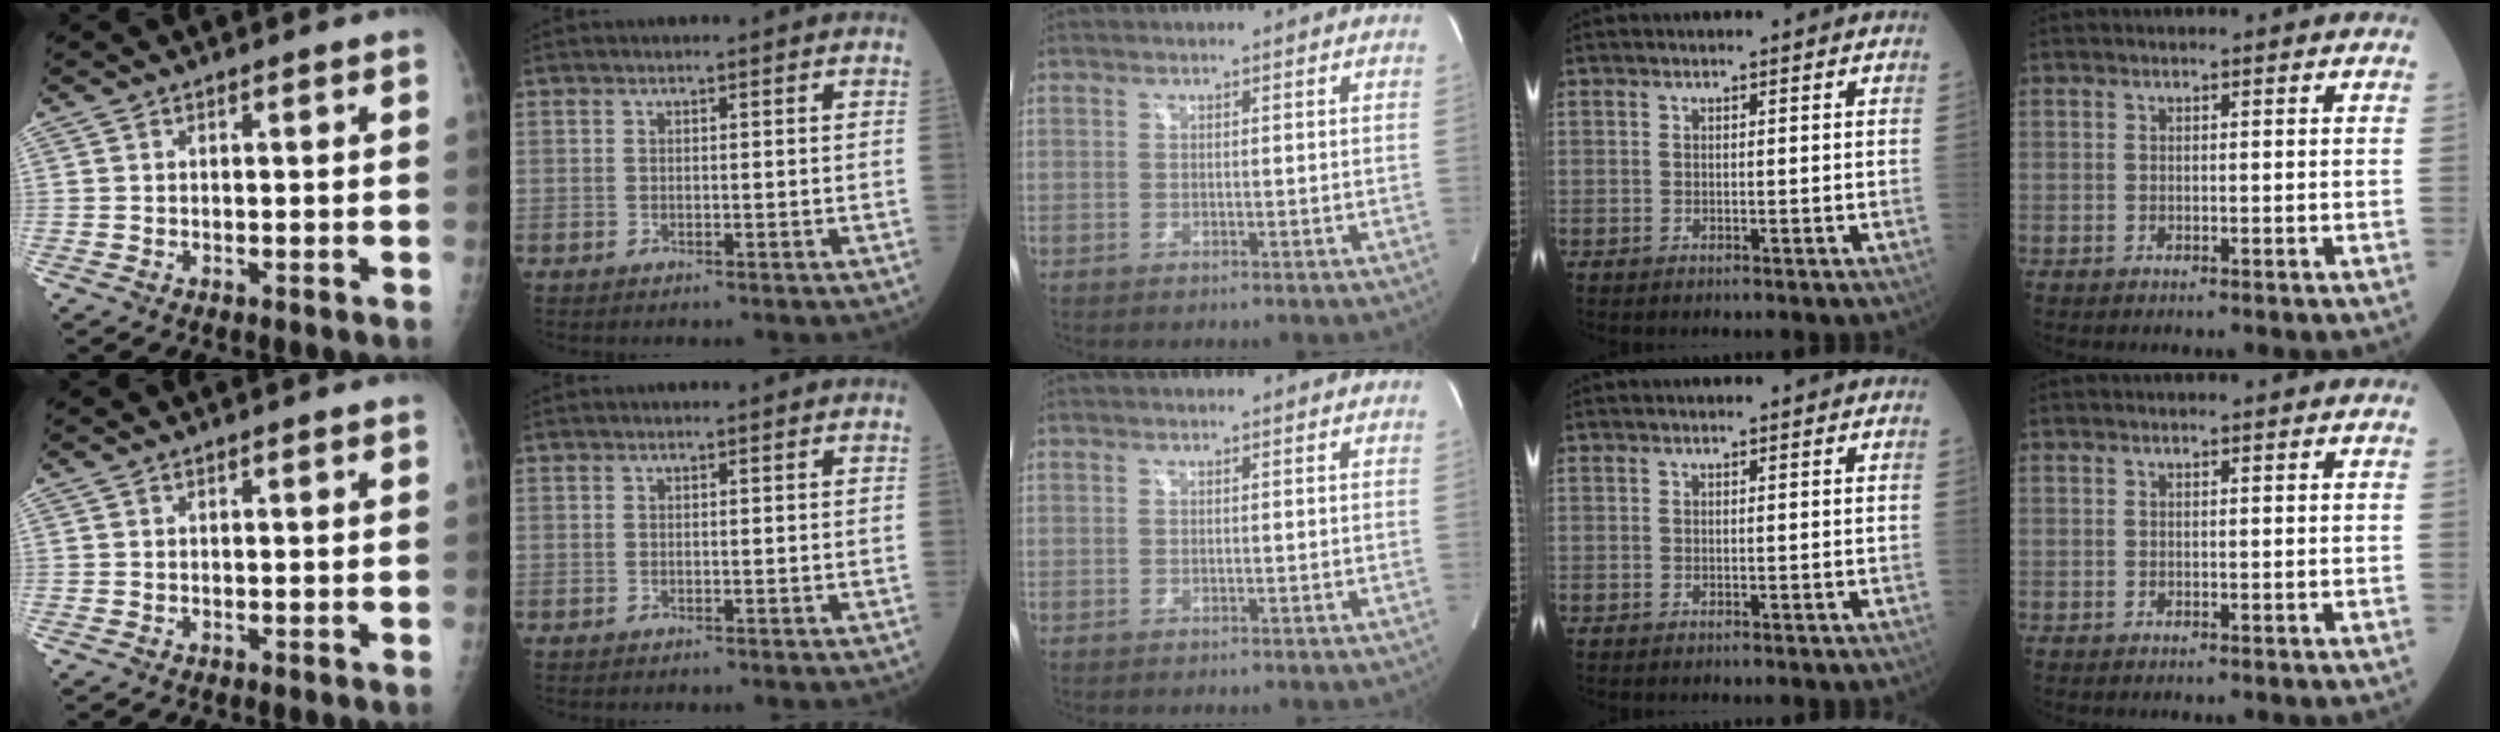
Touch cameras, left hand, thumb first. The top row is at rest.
{}